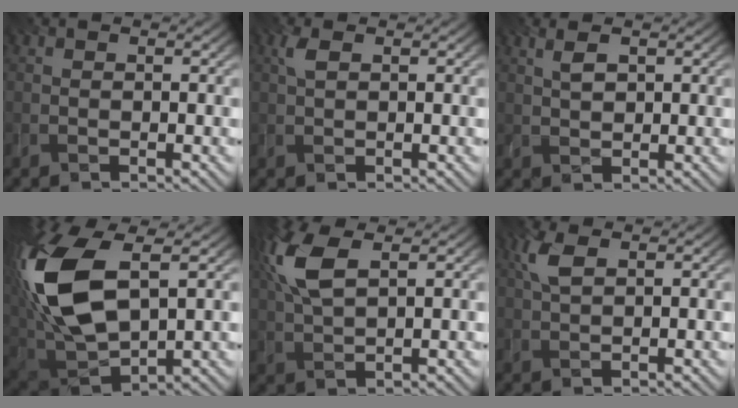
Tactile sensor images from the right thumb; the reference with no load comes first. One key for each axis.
{"total": 1.6, "fx": 0.7, "fy": 0.6, "fz": 1.4, "tx": -0.037, "ty": 0.004, "tz": 0.014}
{"total": 2.3, "fx": 1.0, "fy": 1.1, "fz": 1.8, "tx": -0.042, "ty": 0.002, "tz": 0.022}
{"total": 17.0, "fx": 3.7, "fy": 9.0, "fz": 13.9, "tx": -0.350, "ty": 0.002, "tz": 0.081}
{"total": 8.2, "fx": 3.3, "fy": 3.3, "fz": 6.7, "tx": -0.179, "ty": 0.017, "tz": 0.065}
{"total": 3.6, "fx": 1.6, "fy": 1.5, "fz": 2.9, "tx": -0.077, "ty": 0.007, "tz": 0.032}